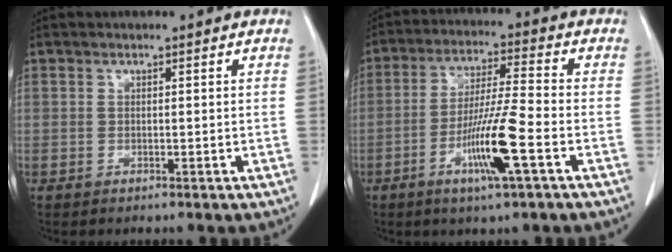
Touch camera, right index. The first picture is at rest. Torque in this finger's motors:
{"motor_torque": [1.72, -0.37, 0.45, 0.15]}